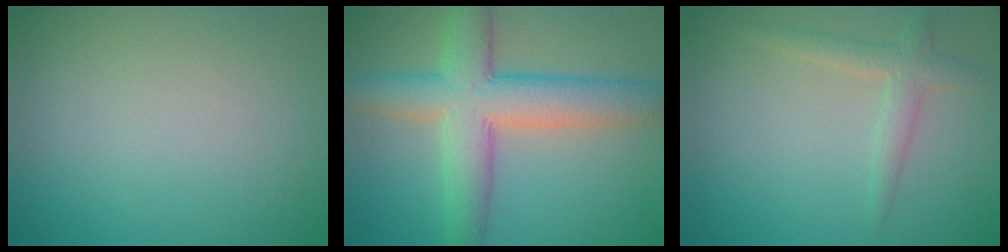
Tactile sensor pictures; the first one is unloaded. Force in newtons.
{"total": 7.6, "press": 7.6, "slide": 0.4}
{"total": 2.1, "press": 2.1, "slide": 0.1}